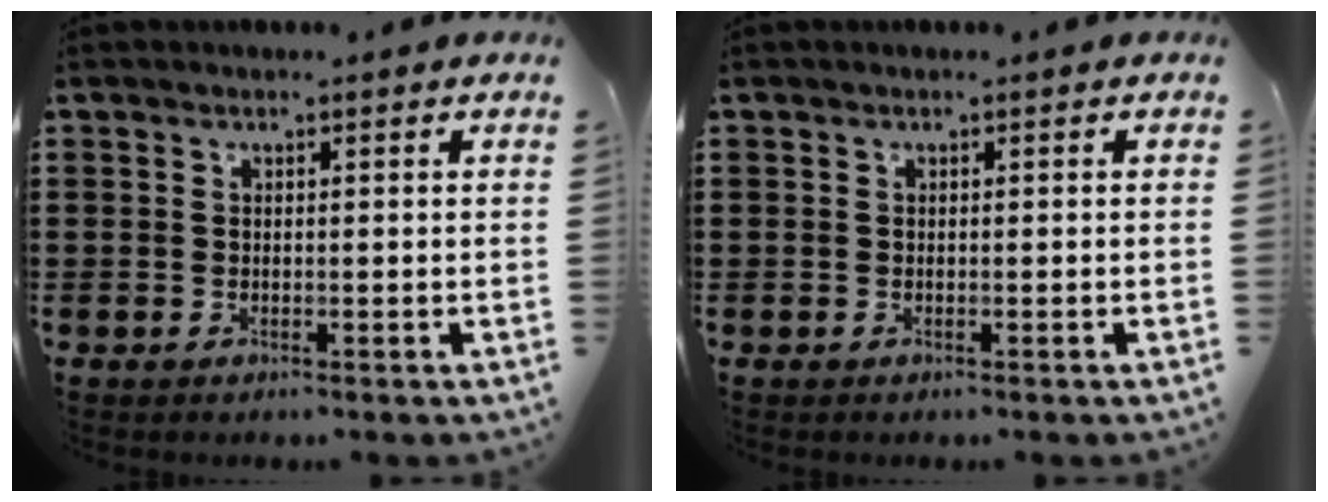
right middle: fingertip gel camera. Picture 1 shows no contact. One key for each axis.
{"total": 0.0}